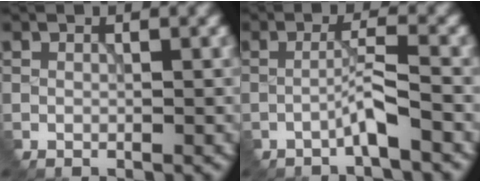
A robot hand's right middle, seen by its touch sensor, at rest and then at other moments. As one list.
[{"total": 2.4, "force": [-1.4, -0.2, 2.0], "torque": [-0.039, 0.013, -0.032]}]